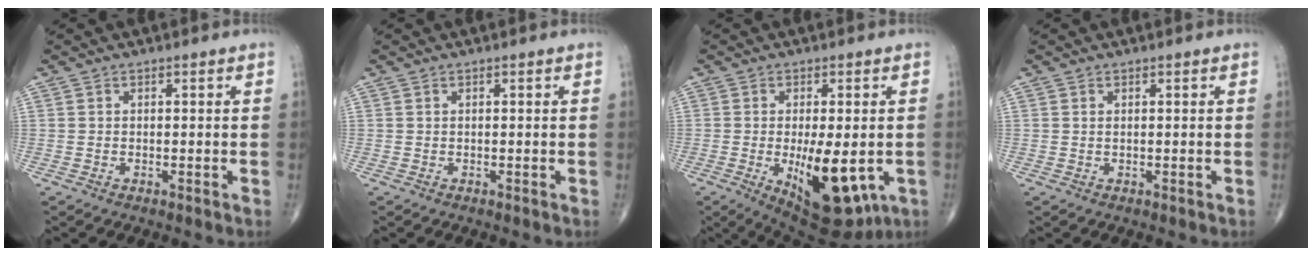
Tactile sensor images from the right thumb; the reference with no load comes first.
{"total": 0.0}
{"total": 14.7, "force": [-3.4, 6.3, 12.8], "torque": [-0.185, -0.020, -0.031]}
{"total": 0.0}